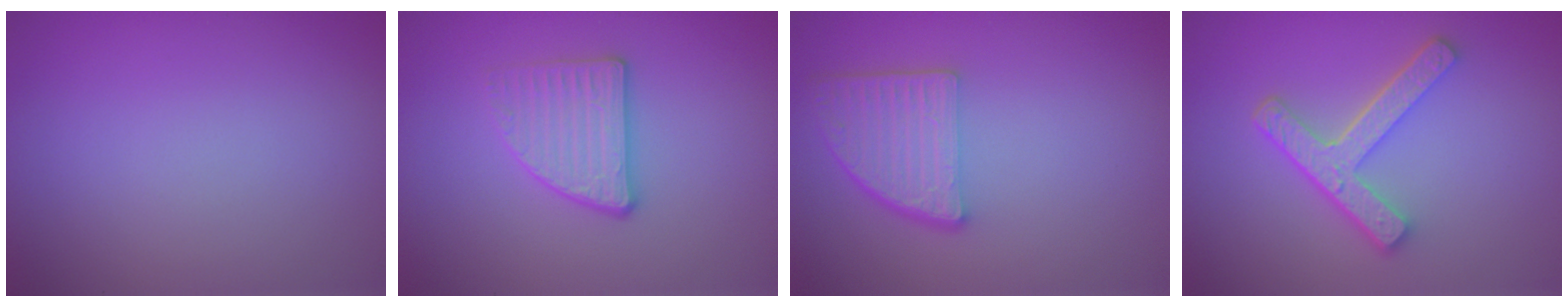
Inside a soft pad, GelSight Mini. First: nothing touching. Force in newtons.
{"total": 2.7, "press": 2.6, "slide": 0.8}
{"total": 4.5, "press": 3.5, "slide": 2.8}
{"total": 4.4, "press": 3.4, "slide": 2.9}